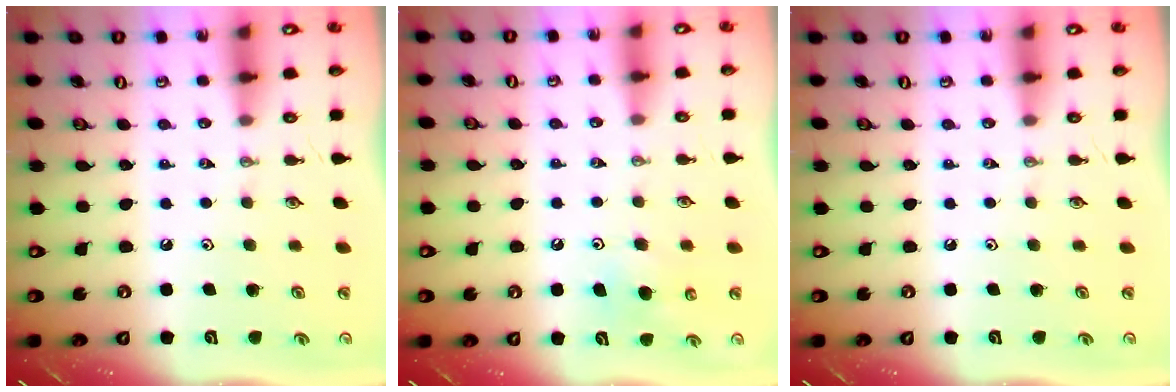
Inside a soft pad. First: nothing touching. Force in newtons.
{"total": 5.8, "press": 5.7, "slide": 1.0}
{"total": 0.0}